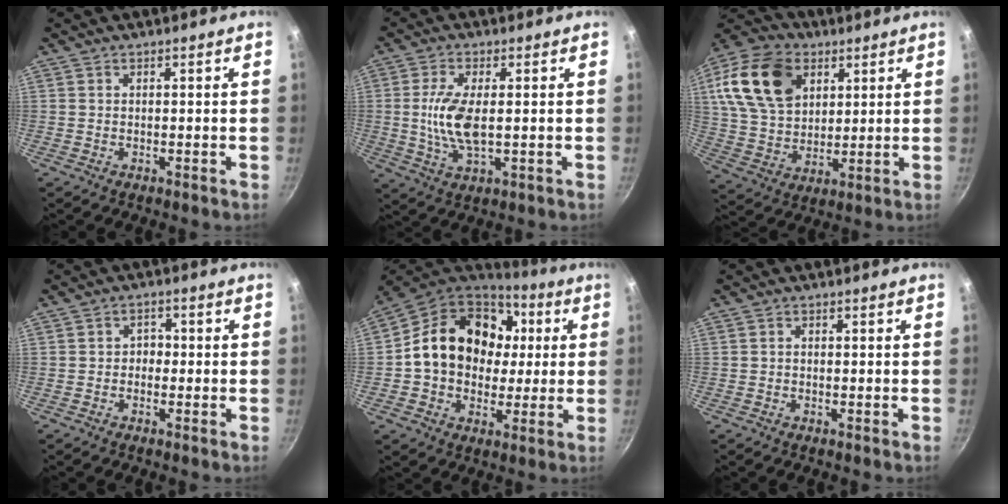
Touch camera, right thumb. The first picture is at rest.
{"total": 8.7, "force": [0.3, 3.7, 7.9], "torque": [-0.162, -0.004, 0.005]}
{"total": 19.4, "force": [7.1, 13.6, 11.9], "torque": [-0.205, -0.006, 0.130]}
{"total": 2.5, "force": [-0.7, 2.1, 1.1], "torque": [0.005, 0.011, -0.014]}
{"total": 20.4, "force": [2.9, 16.3, 12.0], "torque": [-0.178, 0.024, 0.043]}
{"total": 0.7, "force": [-0.2, 0.6, 0.3], "torque": [-0.005, 0.003, -0.004]}